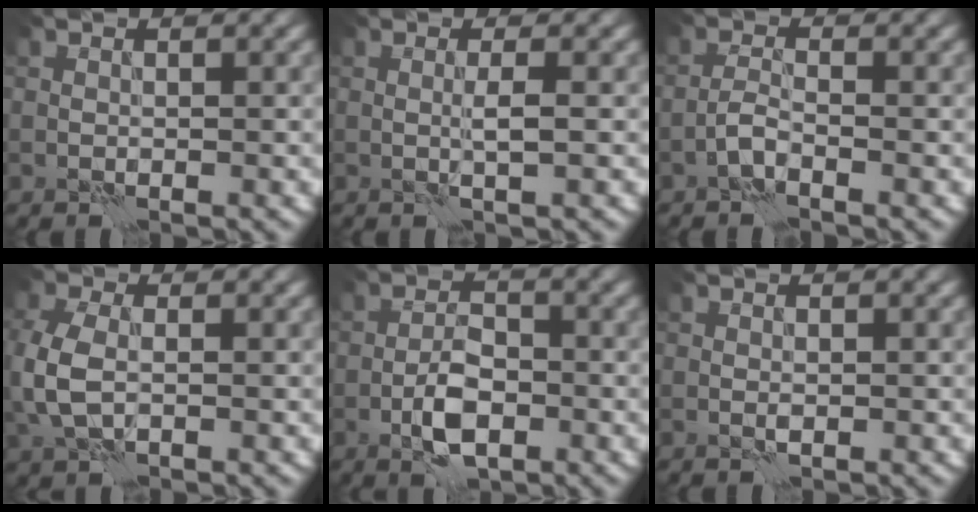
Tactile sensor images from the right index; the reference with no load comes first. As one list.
[{"total": 1.4, "force": [0.1, 0.2, 1.4], "torque": [-0.027, 0.005, -0.001]}, {"total": 1.6, "force": [-1.0, 0.4, 1.2], "torque": [-0.024, 0.007, -0.025]}, {"total": 4.6, "force": [-0.1, 3.1, 3.4], "torque": [-0.097, 0.002, -0.004]}, {"total": 4.3, "force": [-1.9, 1.9, 3.3], "torque": [-0.058, 0.004, -0.037]}, {"total": 0.8, "force": [-0.2, 0.3, 0.7], "torque": [-0.015, 0.001, -0.004]}]